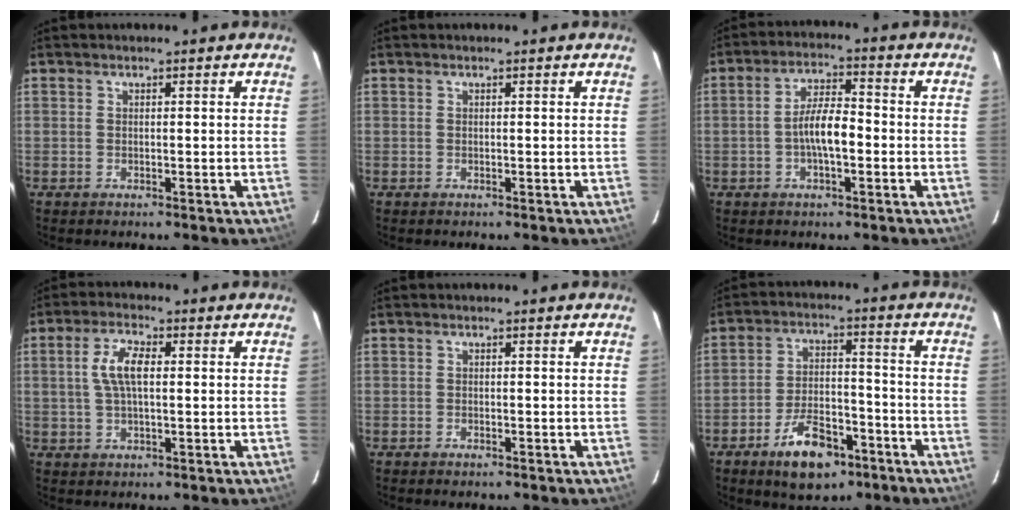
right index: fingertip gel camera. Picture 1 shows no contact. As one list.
[{"total": 0.0}, {"total": 6.6, "force": [-1.6, 2.1, 6.1], "torque": [-0.114, 0.010, -0.026]}, {"total": 6.2, "force": [0.9, 2.4, 5.6], "torque": [-0.112, 0.011, 0.017]}, {"total": 0.7, "force": [-0.6, 0.4, 0.2], "torque": [-0.005, 0.000, -0.011]}, {"total": 11.6, "force": [-7.1, 5.7, 7.2], "torque": [-0.140, 0.013, -0.108]}]